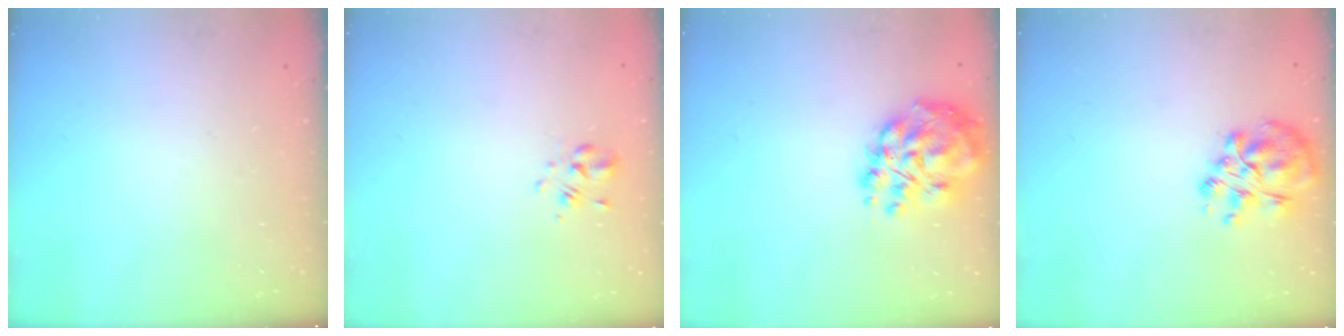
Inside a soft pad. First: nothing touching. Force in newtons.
{"total": 2.1, "press": 1.9, "slide": 0.7}
{"total": 14.7, "press": 13.9, "slide": 4.7}
{"total": 9.3, "press": 9.2, "slide": 1.3}